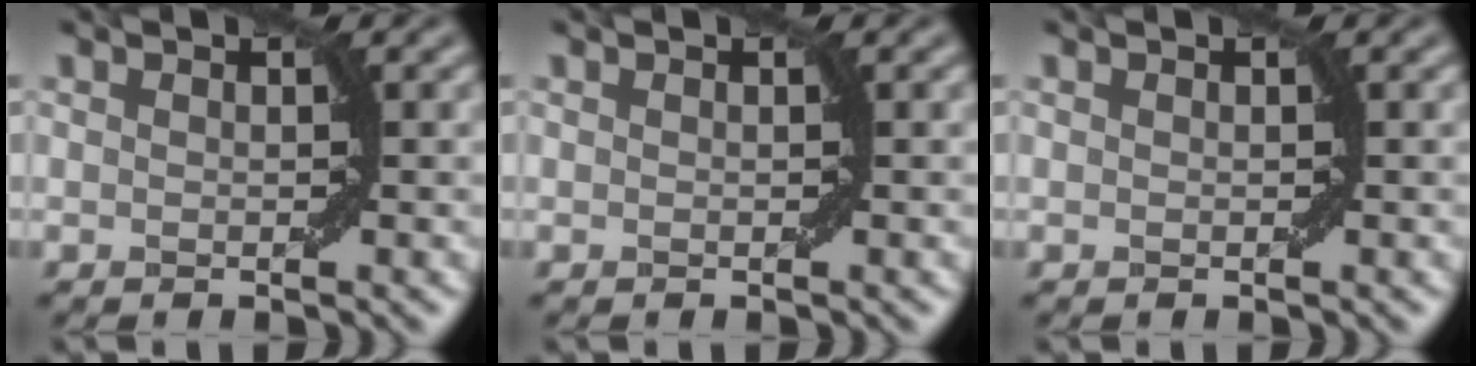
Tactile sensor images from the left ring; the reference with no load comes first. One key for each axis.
{"total": 0.0}
{"total": 0.0}